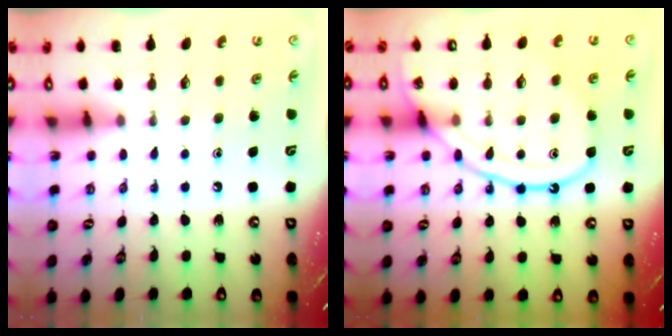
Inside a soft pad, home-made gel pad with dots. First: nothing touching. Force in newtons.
{"total": 14.9, "press": 14.9, "slide": 1.4}